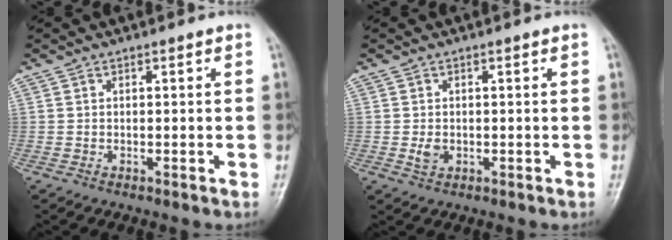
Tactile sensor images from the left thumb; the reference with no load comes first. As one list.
[{"total": 1.9, "force": [-0.2, 1.5, 1.1], "torque": [-0.015, -0.001, 0.000]}]